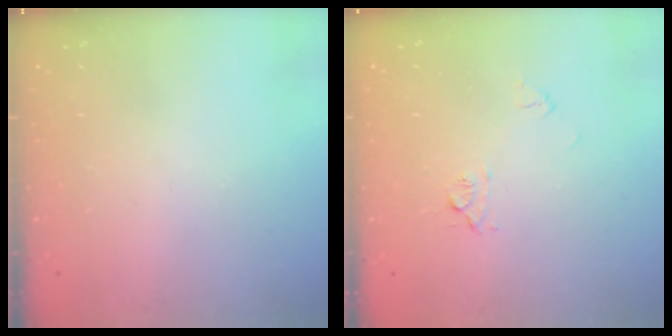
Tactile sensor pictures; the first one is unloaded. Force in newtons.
{"total": 6.0, "press": 5.9, "slide": 0.5}